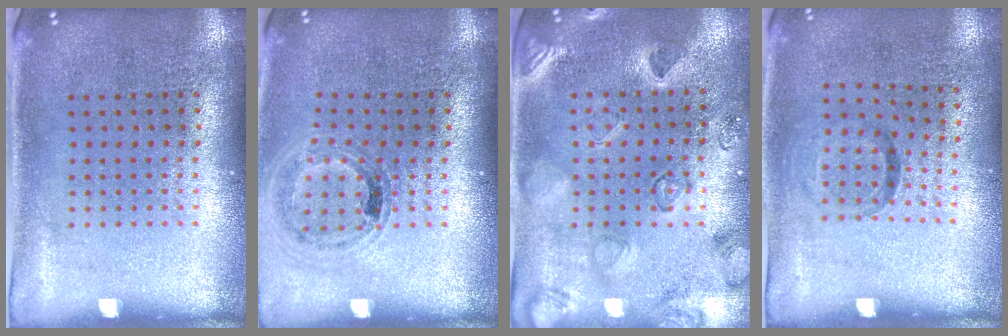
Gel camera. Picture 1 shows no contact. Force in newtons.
{"total": 0.9, "press": 0.9, "slide": 0.1}
{"total": 2.3, "press": 2.0, "slide": 1.0}
{"total": 0.9, "press": 0.6, "slide": 0.8}